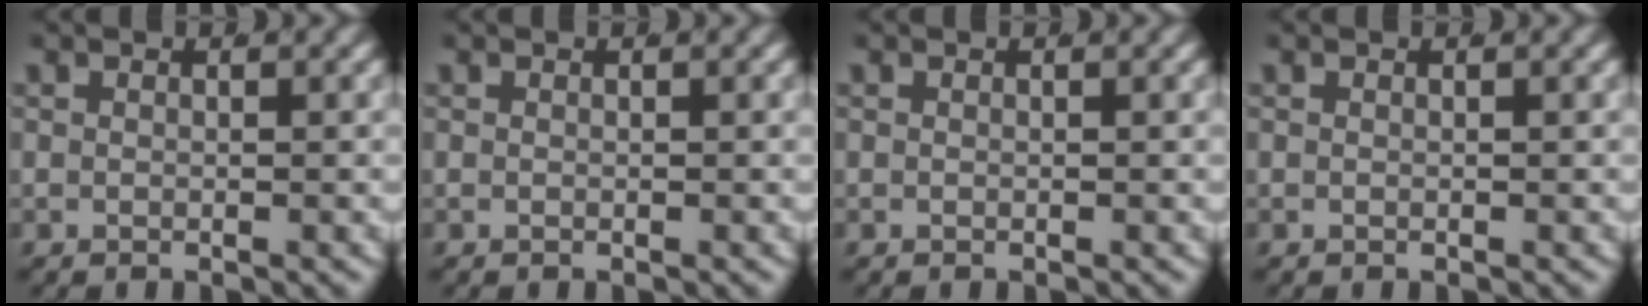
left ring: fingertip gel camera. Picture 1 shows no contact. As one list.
[{"total": 0.0}, {"total": 0.0}, {"total": 0.0}]